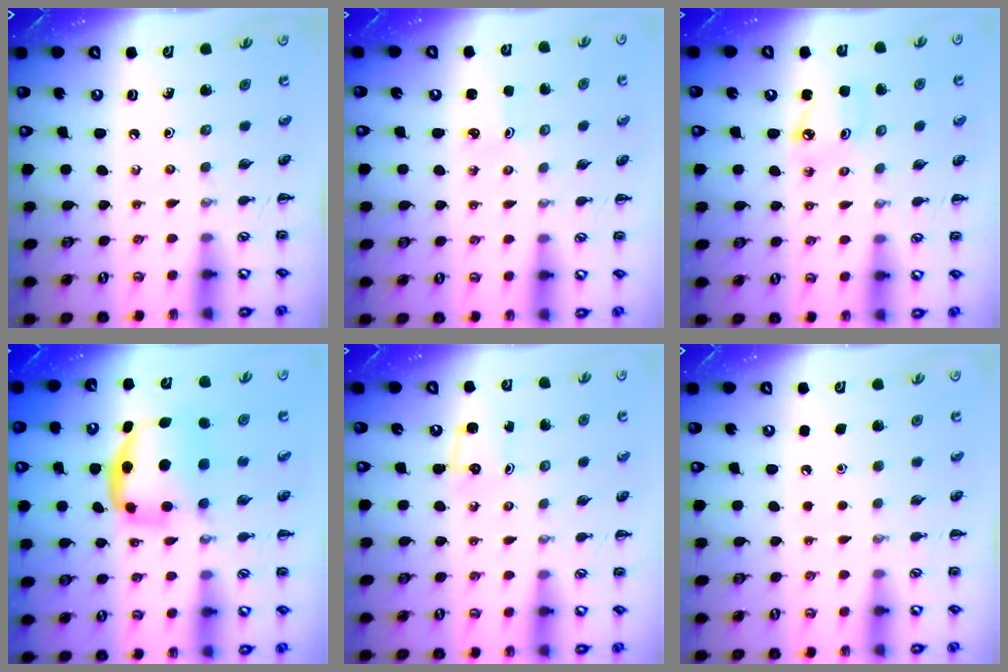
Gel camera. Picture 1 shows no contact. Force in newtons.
{"total": 1.8, "press": 1.7, "slide": 0.5}
{"total": 4.6, "press": 4.5, "slide": 1.0}
{"total": 6.7, "press": 6.6, "slide": 1.1}
{"total": 2.5, "press": 2.4, "slide": 0.8}
{"total": 1.7, "press": 1.7, "slide": 0.1}